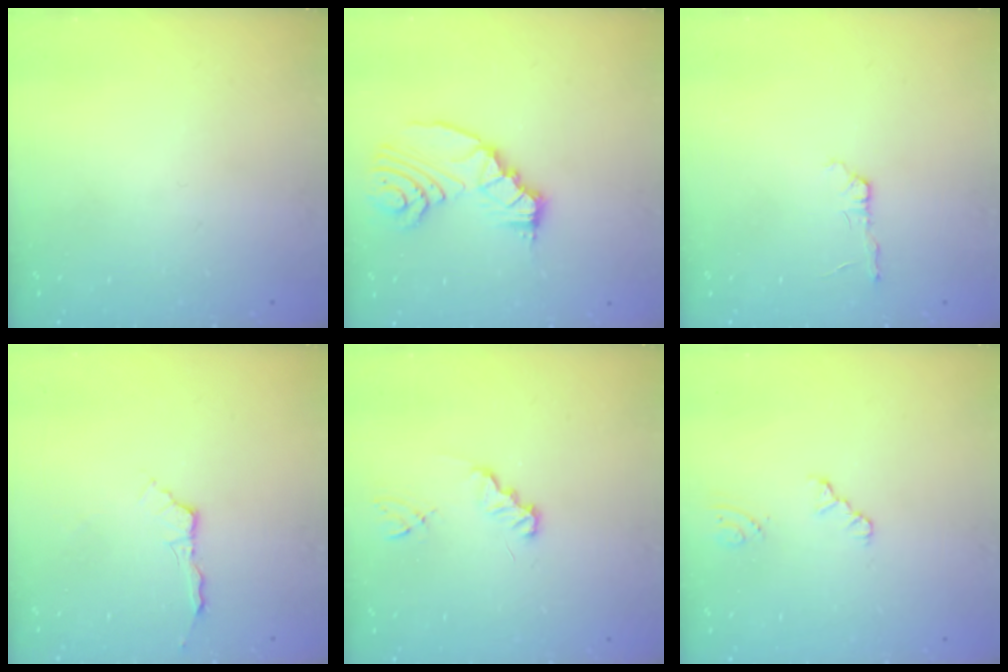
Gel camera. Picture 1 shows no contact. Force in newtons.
{"total": 10.0, "press": 9.3, "slide": 3.7}
{"total": 3.3, "press": 3.3, "slide": 0.3}
{"total": 3.5, "press": 3.5, "slide": 0.5}
{"total": 1.2, "press": 1.2, "slide": 0.1}
{"total": 1.3, "press": 1.2, "slide": 0.2}